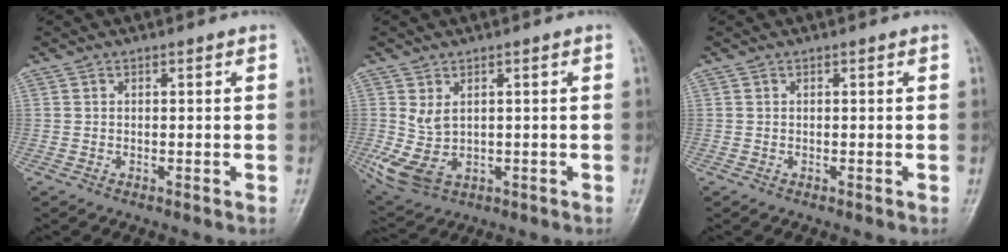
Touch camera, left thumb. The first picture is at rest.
{"total": 5.9, "force": [0.5, 4.0, 4.3], "torque": [-0.087, -0.008, 0.028]}
{"total": 0.0}